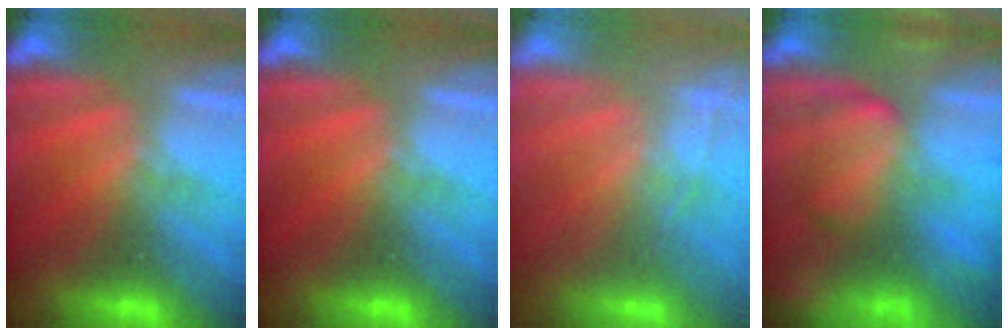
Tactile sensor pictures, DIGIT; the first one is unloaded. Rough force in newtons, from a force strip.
{"total": 0.0}
{"total": 1.8}
{"total": 6.9}